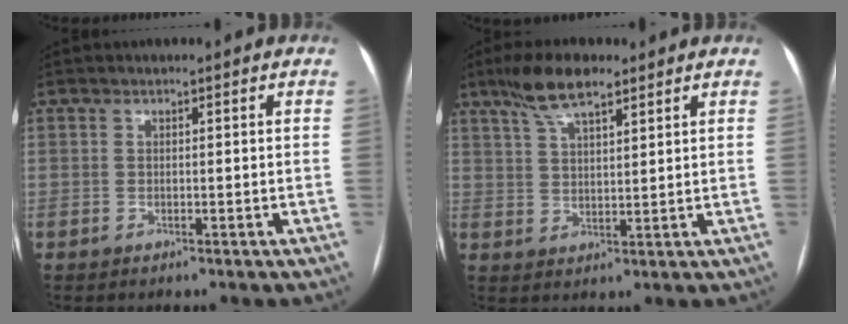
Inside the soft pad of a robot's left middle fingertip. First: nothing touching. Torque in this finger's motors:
{"motor_torque": [0.67, -0.70, 0.11, 0.02]}